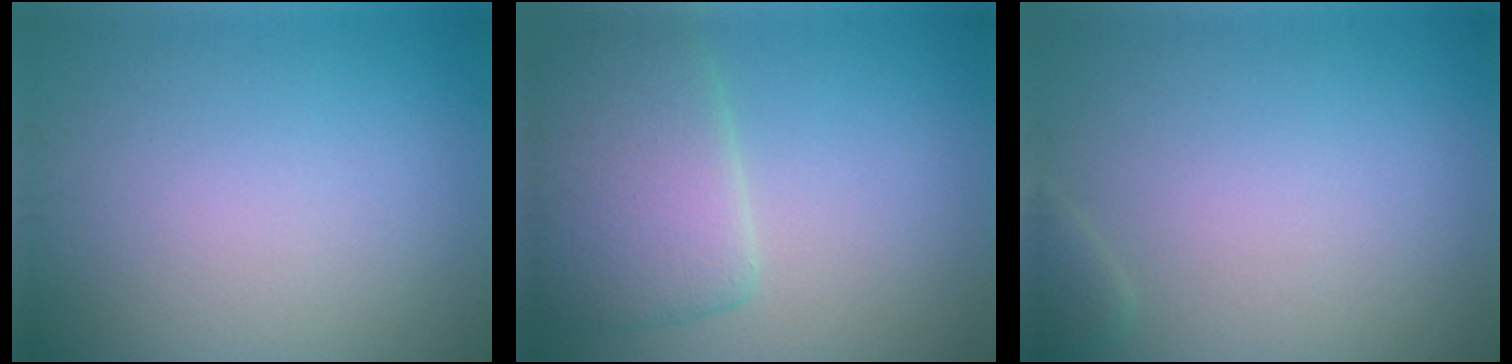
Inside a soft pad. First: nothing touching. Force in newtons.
{"total": 5.9, "press": 5.9, "slide": 0.7}
{"total": 0.9, "press": 0.9, "slide": 0.1}